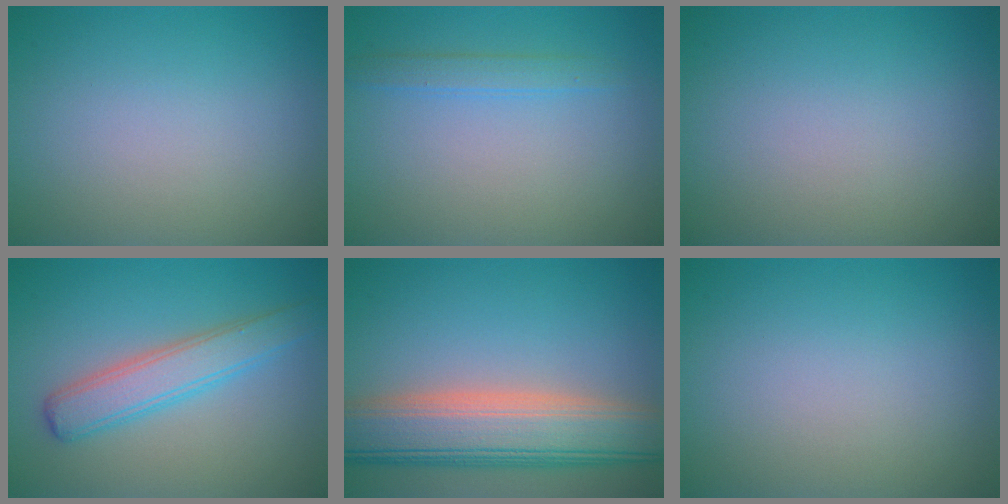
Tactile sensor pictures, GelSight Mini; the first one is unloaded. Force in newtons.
{"total": 1.5, "press": 1.5, "slide": 0.1}
{"total": 0.0}
{"total": 4.0, "press": 4.0, "slide": 0.0}
{"total": 9.3, "press": 9.3, "slide": 0.9}
{"total": 0.0}